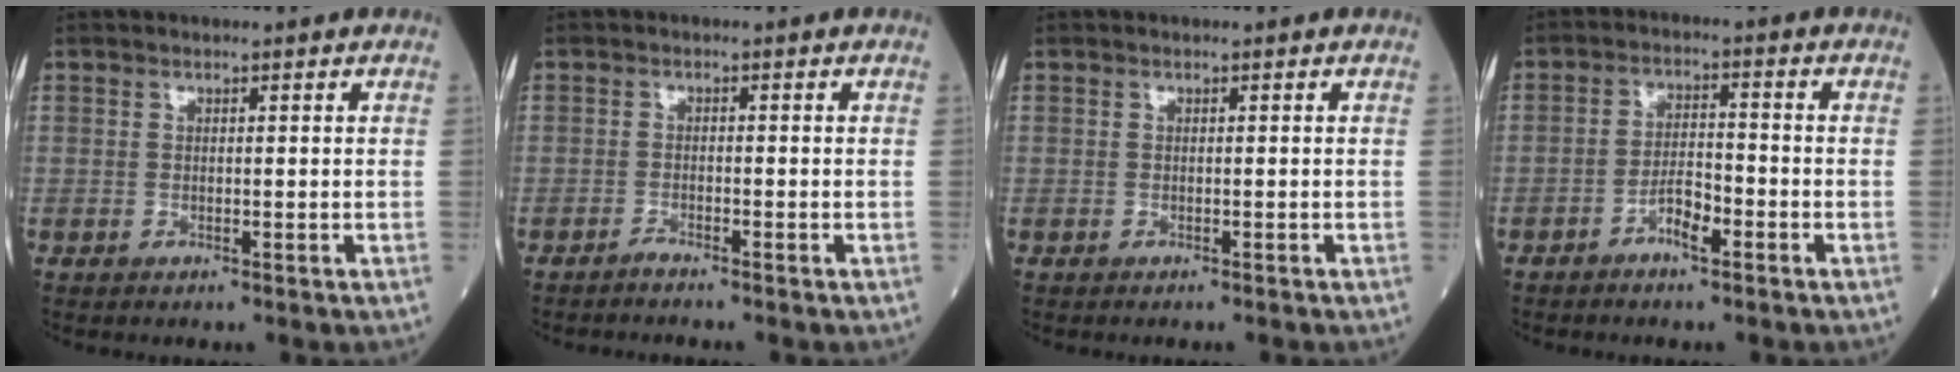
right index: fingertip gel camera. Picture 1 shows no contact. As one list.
[{"total": 1.2, "force": [-1.1, -0.3, 0.2], "torque": [-0.008, -0.003, -0.021]}, {"total": 0.8, "force": [-0.8, -0.1, 0.2], "torque": [-0.002, 0.001, -0.012]}, {"total": 3.9, "force": [-2.4, 1.0, 2.9], "torque": [-0.054, 0.007, -0.047]}]